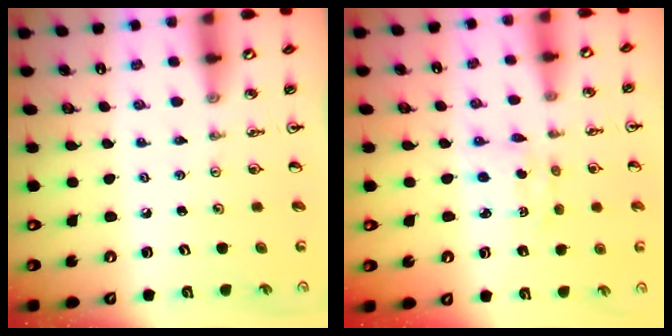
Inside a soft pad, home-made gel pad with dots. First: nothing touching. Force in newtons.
{"total": 2.7, "press": 2.7, "slide": 0.0}